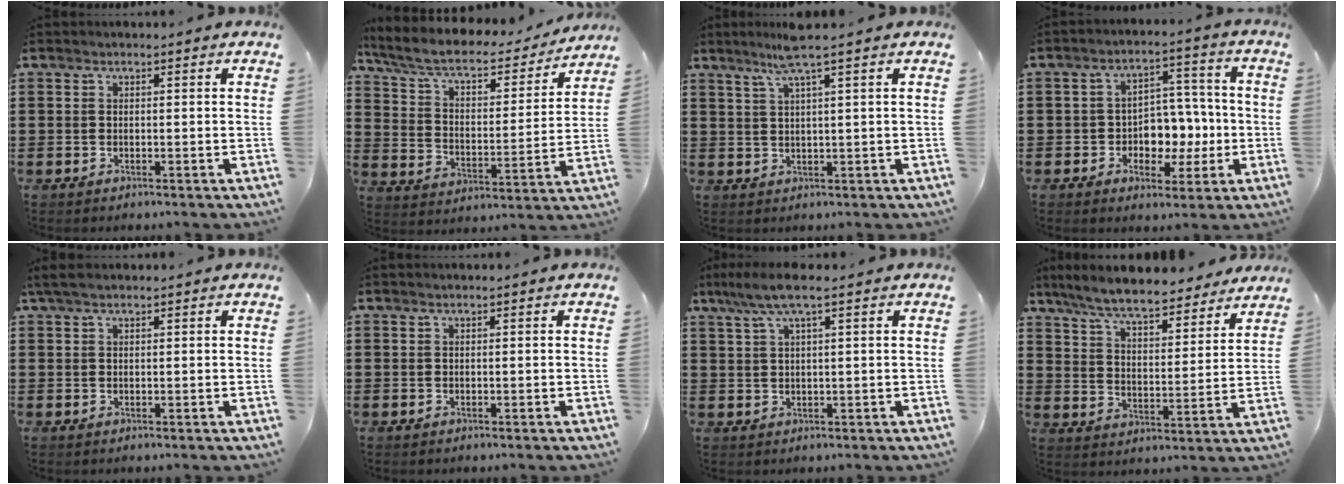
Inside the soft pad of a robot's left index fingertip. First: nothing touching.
{"total": 7.0, "force": [5.6, 1.8, 3.8], "torque": [-0.097, -0.036, 0.090]}
{"total": 4.9, "force": [2.9, -0.6, 3.9], "torque": [-0.083, 0.004, 0.050]}
{"total": 6.4, "force": [-0.9, 5.3, 3.4], "torque": [-0.062, 0.005, -0.019]}
{"total": 1.8, "force": [1.0, 0.6, 1.4], "torque": [-0.028, 0.004, 0.018]}
{"total": 0.0}
{"total": 5.1, "force": [2.7, 0.6, 4.3], "torque": [-0.097, 0.004, 0.045]}
{"total": 8.1, "force": [7.4, 0.6, 3.3], "torque": [-0.095, -0.039, 0.130]}